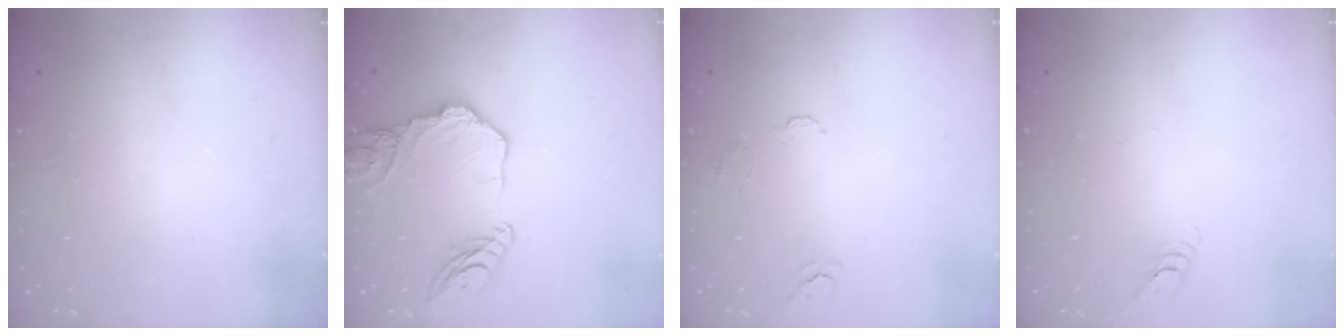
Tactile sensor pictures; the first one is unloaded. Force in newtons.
{"total": 15.3, "press": 15.2, "slide": 1.4}
{"total": 6.8, "press": 6.7, "slide": 0.7}
{"total": 2.8, "press": 2.8, "slide": 0.3}